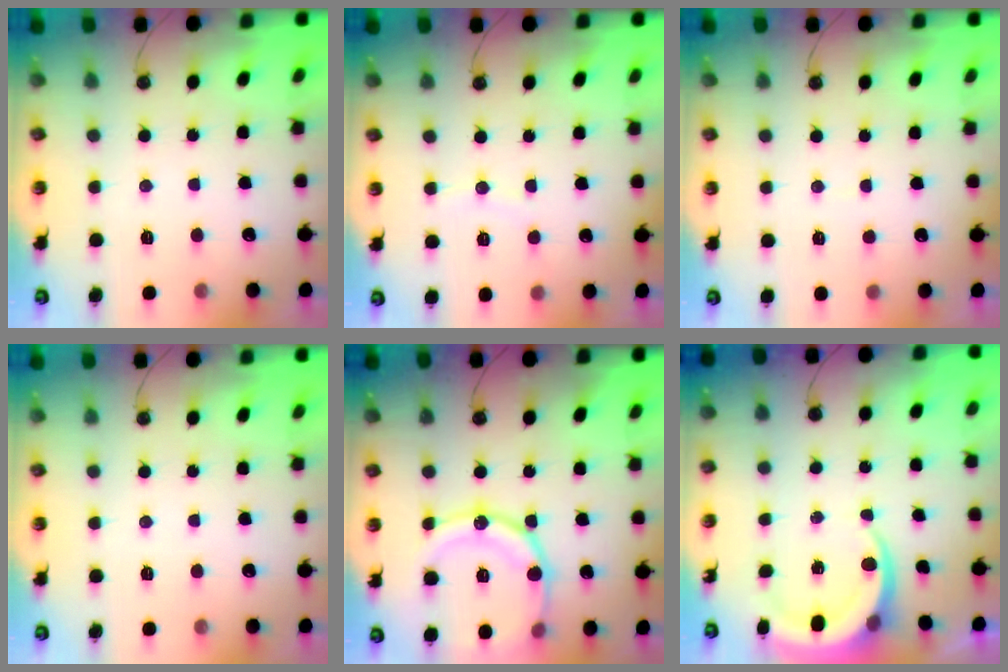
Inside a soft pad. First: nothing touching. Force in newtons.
{"total": 2.4, "press": 2.3, "slide": 0.3}
{"total": 2.2, "press": 2.1, "slide": 0.8}
{"total": 0.0}
{"total": 18.2, "press": 17.9, "slide": 3.3}
{"total": 5.9, "press": 5.9, "slide": 0.5}